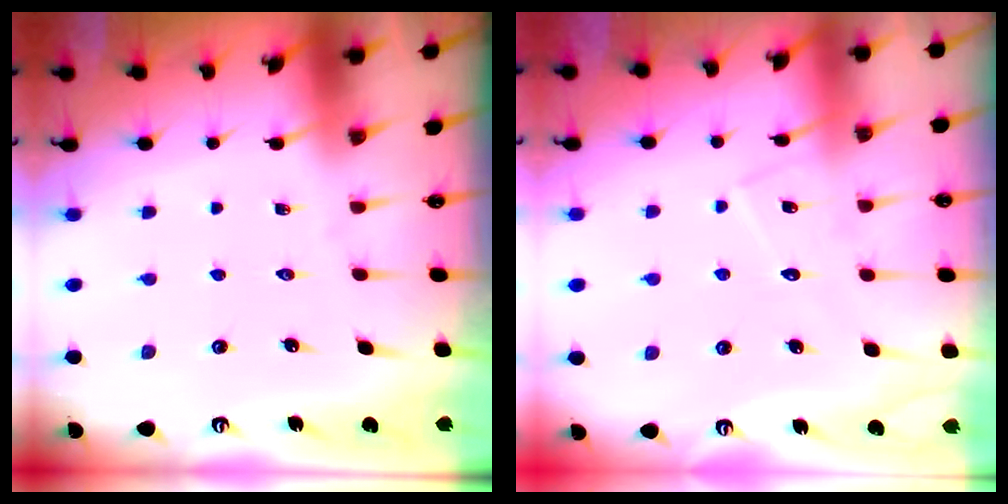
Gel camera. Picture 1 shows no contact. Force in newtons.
{"total": 8.1, "press": 8.1, "slide": 0.5}